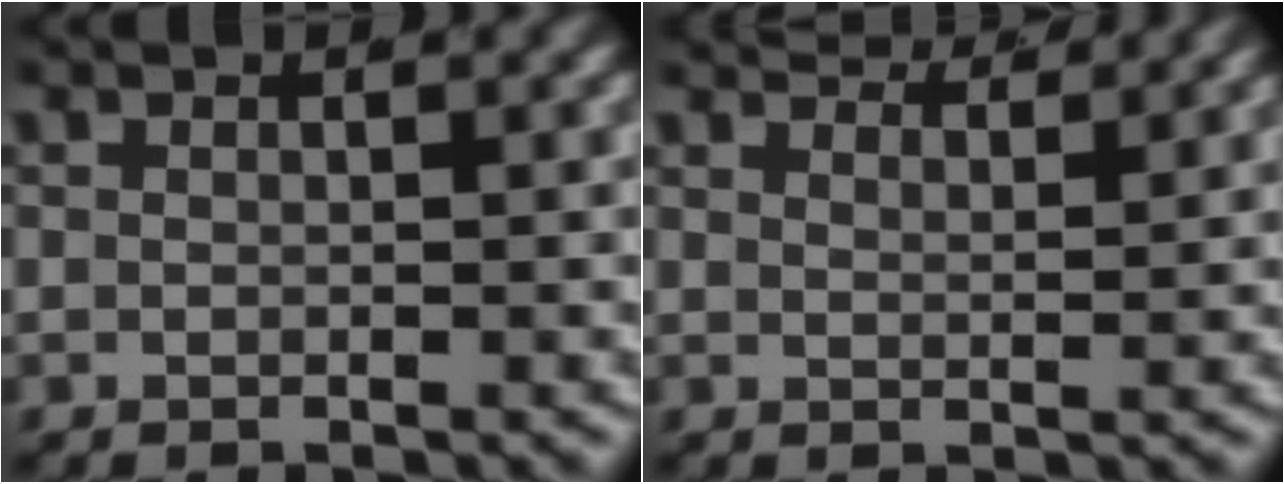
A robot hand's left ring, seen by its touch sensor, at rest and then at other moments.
{"total": 4.4, "force": [4.2, 0.1, 1.3], "torque": [-0.012, 0.003, 0.069]}